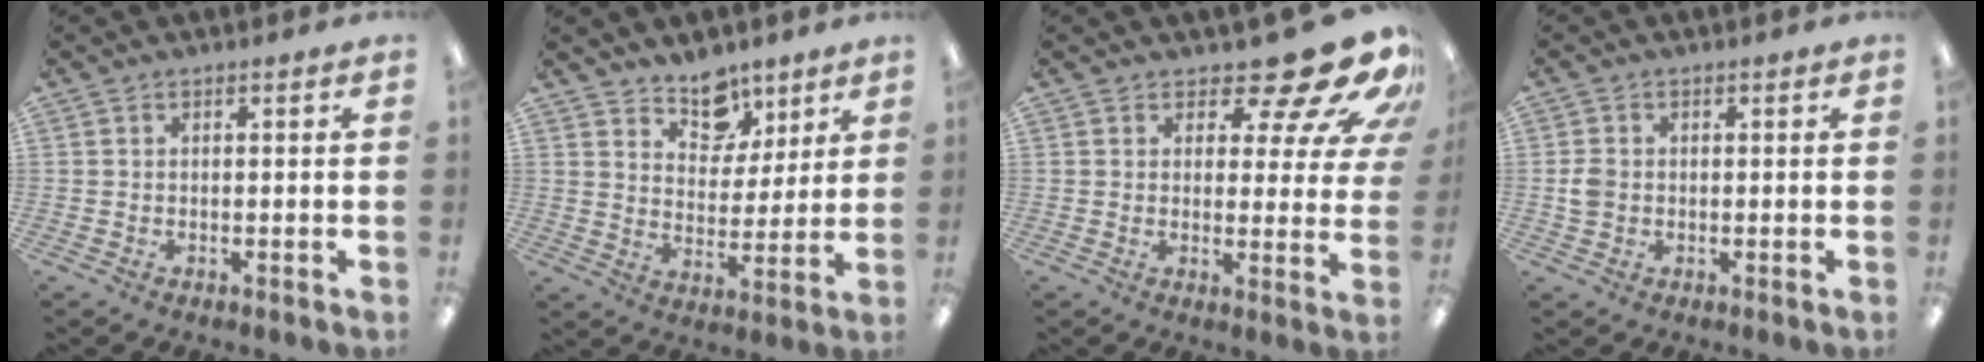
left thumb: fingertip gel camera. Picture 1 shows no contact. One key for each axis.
{"total": 9.9, "fx": 7.6, "fy": 5.9, "fz": 2.2, "tx": -0.023, "ty": -0.057, "tz": 0.140}
{"total": 13.6, "fx": 9.7, "fy": 5.1, "fz": 8.2, "tx": -0.107, "ty": -0.071, "tz": 0.161}
{"total": 3.2, "fx": -0.1, "fy": 2.7, "fz": 1.7, "tx": -0.022, "ty": 0.004, "tz": -0.002}